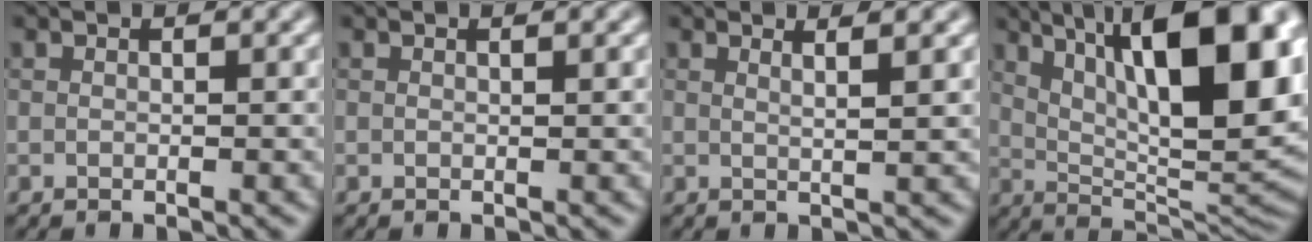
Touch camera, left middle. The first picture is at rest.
{"total": 0.5, "force": [0.0, 0.2, 0.5], "torque": [-0.002, 0.003, 0.000]}
{"total": 2.3, "force": [1.1, 0.7, 1.8], "torque": [-0.014, 0.015, -0.002]}
{"total": 15.4, "force": [5.7, 5.5, 13.2], "torque": [-0.178, 0.018, 0.101]}